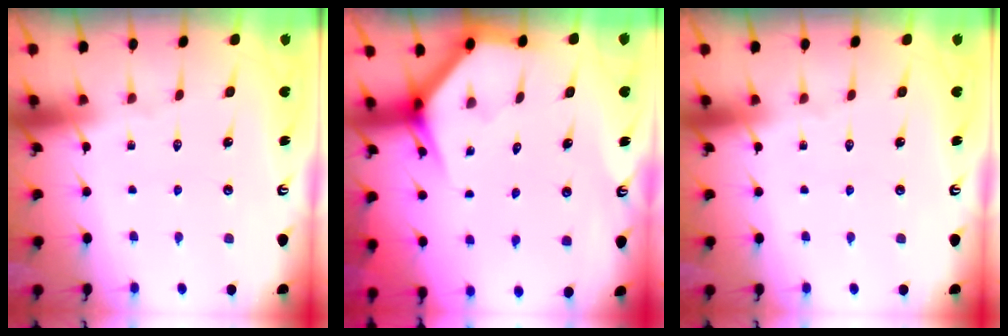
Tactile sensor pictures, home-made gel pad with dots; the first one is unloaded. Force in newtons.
{"total": 3.4, "press": 3.4, "slide": 0.3}
{"total": 0.0}